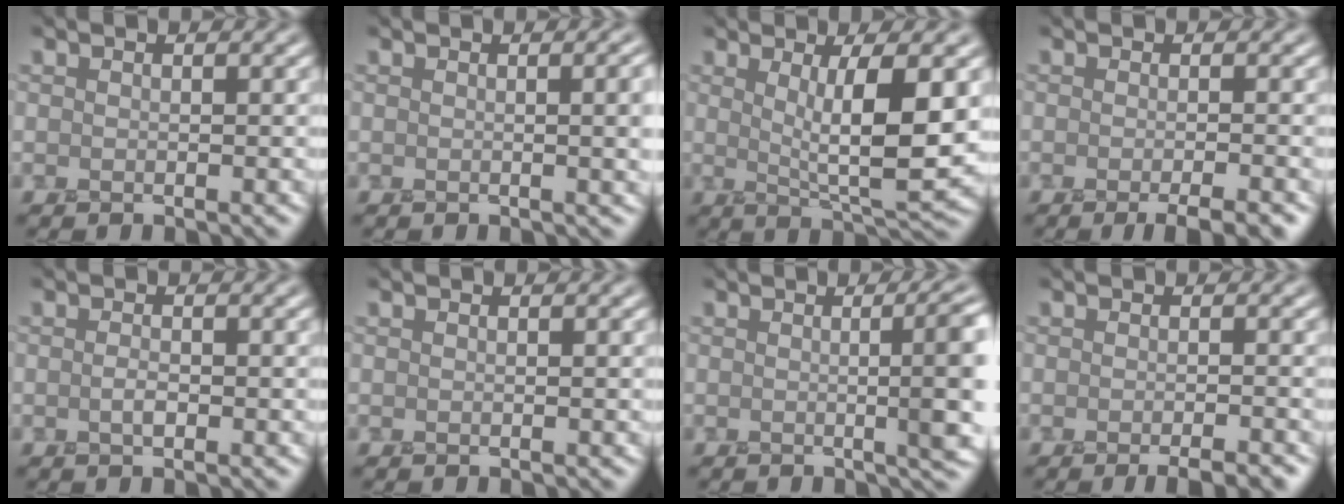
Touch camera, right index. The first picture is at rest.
{"total": 3.6, "force": [0.3, 1.3, 3.3], "torque": [-0.026, 0.007, 0.003]}
{"total": 6.7, "force": [1.0, 1.5, 6.4], "torque": [-0.097, -0.013, 0.022]}
{"total": 3.0, "force": [-1.4, 0.5, 2.6], "torque": [-0.023, -0.002, -0.023]}
{"total": 0.7, "force": [-0.4, 0.3, 0.5], "torque": [-0.013, -0.002, -0.008]}
{"total": 0.0}
{"total": 7.1, "force": [0.3, 2.1, 6.8], "torque": [-0.052, 0.013, 0.002]}
{"total": 2.4, "force": [-1.4, 0.4, 1.9], "torque": [-0.015, -0.002, -0.023]}